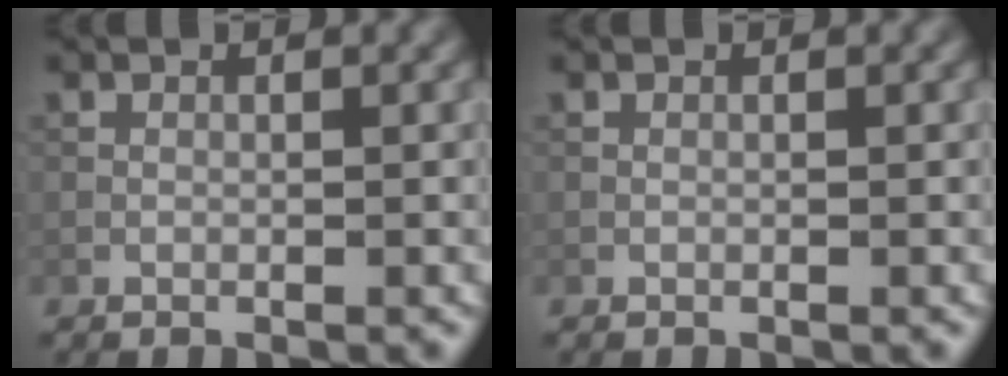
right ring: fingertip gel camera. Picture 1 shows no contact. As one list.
[{"total": 0.0}]